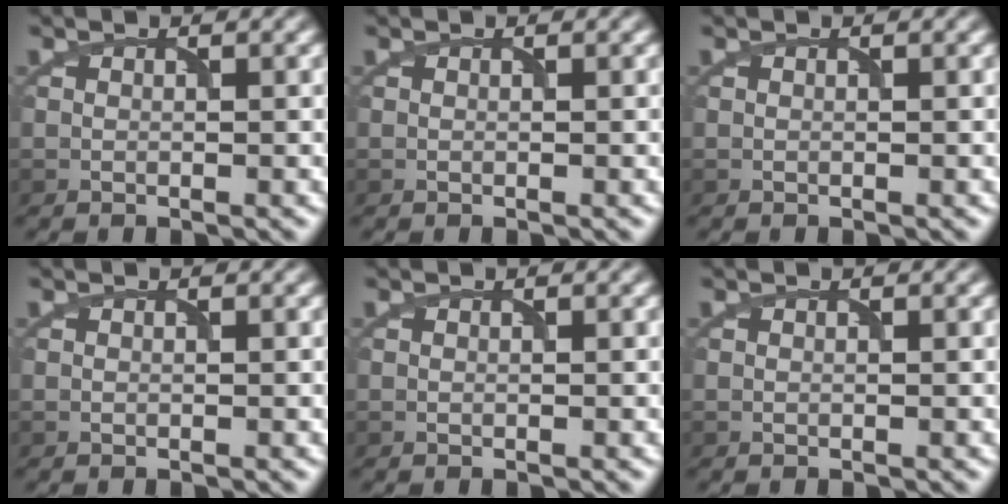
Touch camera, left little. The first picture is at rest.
{"total": 0.0}
{"total": 0.0}
{"total": 0.0}
{"total": 0.0}
{"total": 0.0}